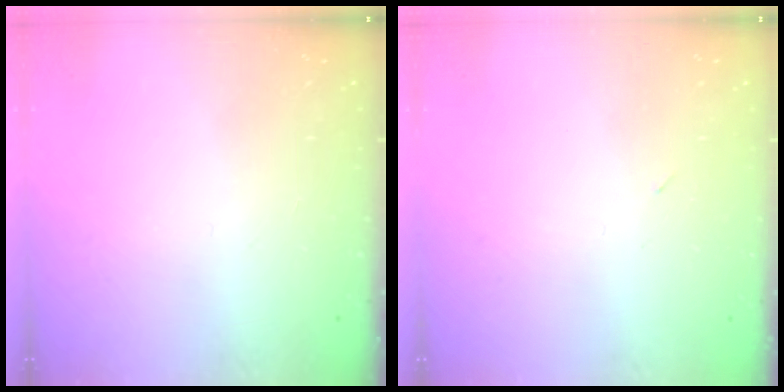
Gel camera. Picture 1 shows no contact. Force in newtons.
{"total": 2.4, "press": 2.3, "slide": 0.8}